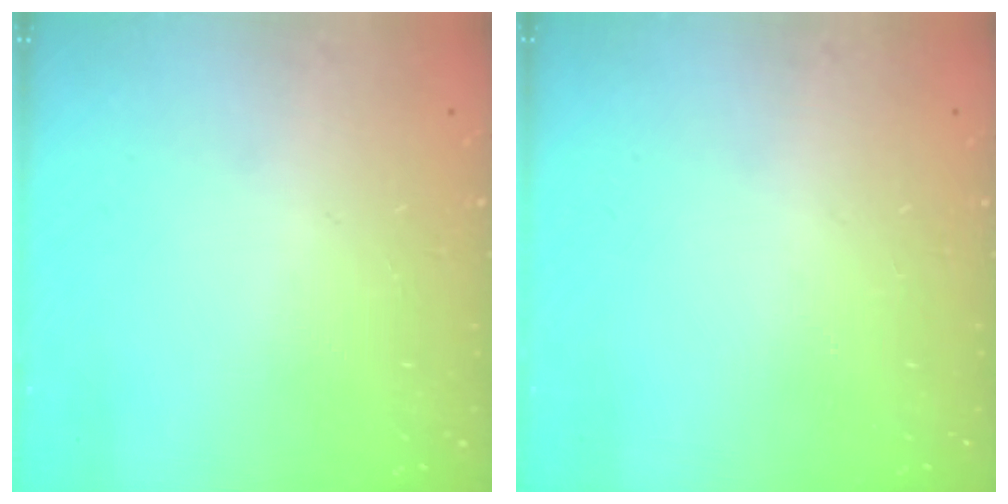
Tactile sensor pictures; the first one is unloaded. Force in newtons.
{"total": 0.0}